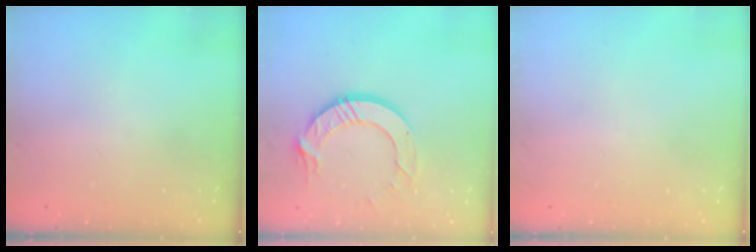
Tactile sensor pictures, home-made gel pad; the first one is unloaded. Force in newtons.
{"total": 11.1, "press": 11.0, "slide": 1.1}
{"total": 0.0}